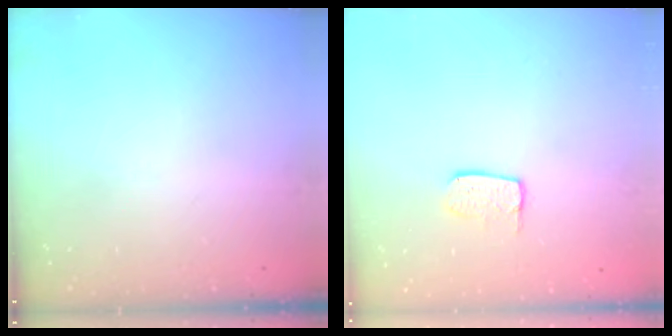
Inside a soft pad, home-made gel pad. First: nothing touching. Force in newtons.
{"total": 5.5, "press": 5.5, "slide": 0.3}